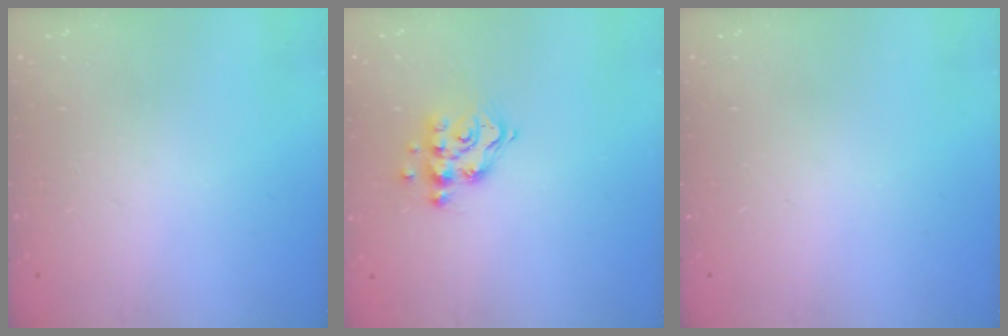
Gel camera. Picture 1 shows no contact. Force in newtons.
{"total": 11.7, "press": 11.6, "slide": 0.9}
{"total": 0.0}